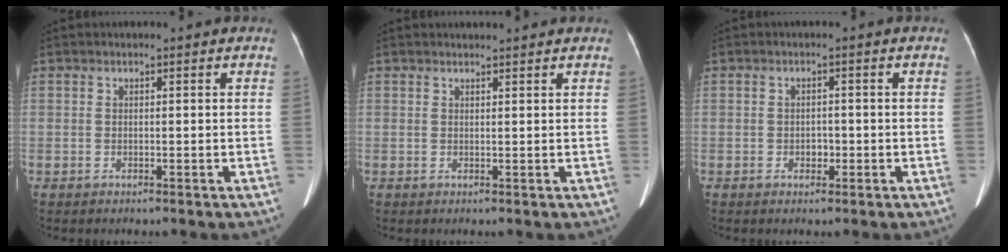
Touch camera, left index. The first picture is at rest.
{"total": 2.9, "force": [2.8, 0.2, 0.7], "torque": [-0.011, 0.016, 0.035]}
{"total": 1.5, "force": [-0.5, 1.1, 0.9], "torque": [-0.012, 0.004, -0.007]}